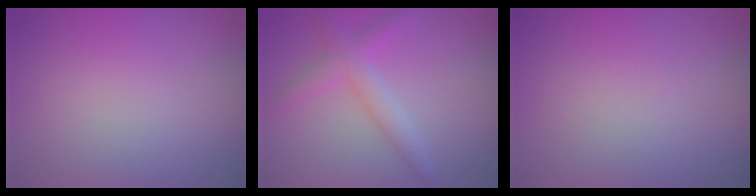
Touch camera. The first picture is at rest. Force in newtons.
{"total": 2.9, "press": 2.9, "slide": 0.1}
{"total": 0.0}